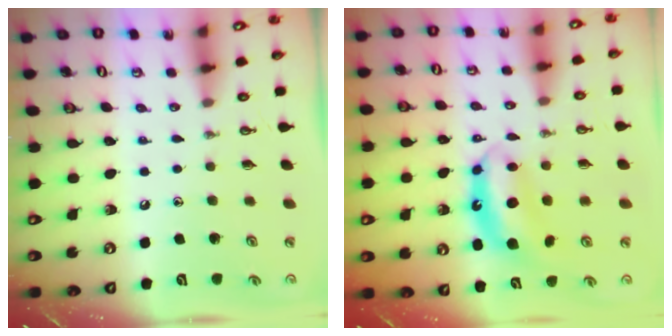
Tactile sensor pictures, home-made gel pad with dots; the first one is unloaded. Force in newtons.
{"total": 7.3, "press": 7.3, "slide": 0.3}